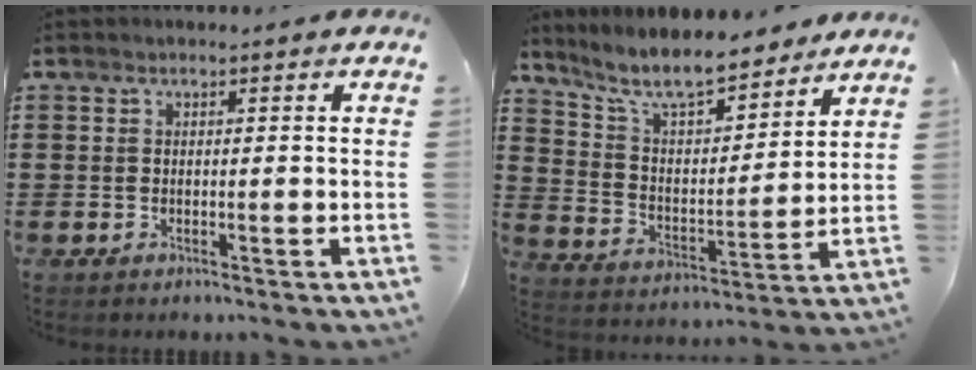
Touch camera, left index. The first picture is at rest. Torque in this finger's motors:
{"motor_torque": [2.14, 0.00, 0.50, 0.21]}